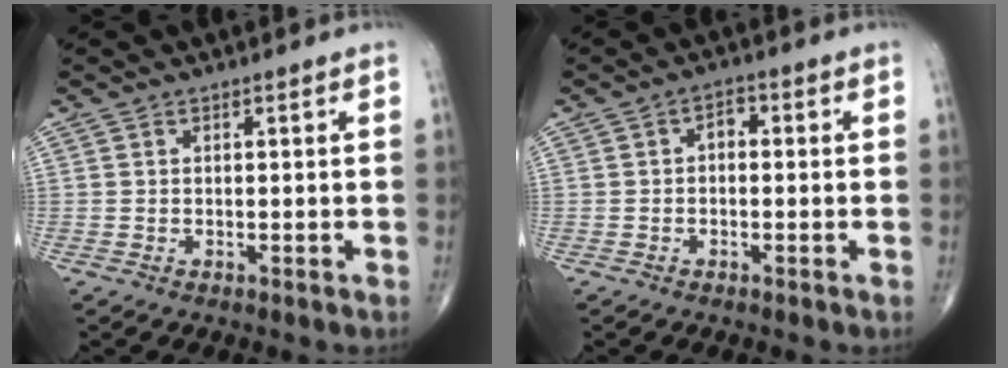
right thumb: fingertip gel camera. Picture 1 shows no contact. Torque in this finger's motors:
{"motor_torque": [-0.19, 0.21, 0.10, 0.24, -0.08]}